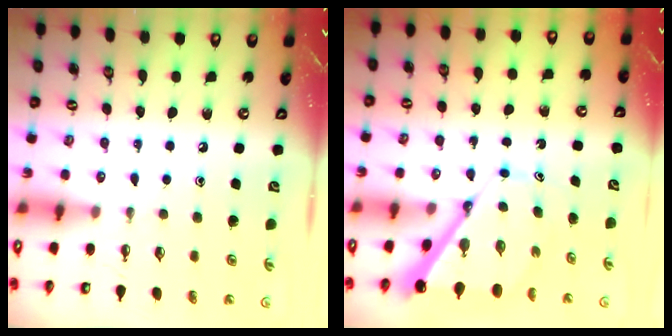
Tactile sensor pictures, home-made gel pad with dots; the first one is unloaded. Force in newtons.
{"total": 7.8, "press": 7.8, "slide": 0.7}